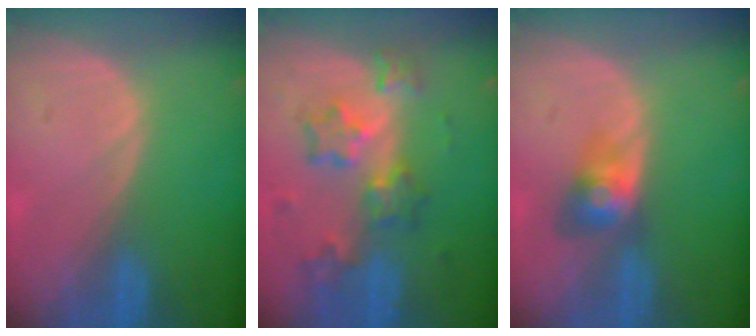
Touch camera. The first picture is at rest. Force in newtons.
{"total": 8.4, "press": 7.3, "slide": 4.1}
{"total": 3.9, "press": 3.9, "slide": 0.3}